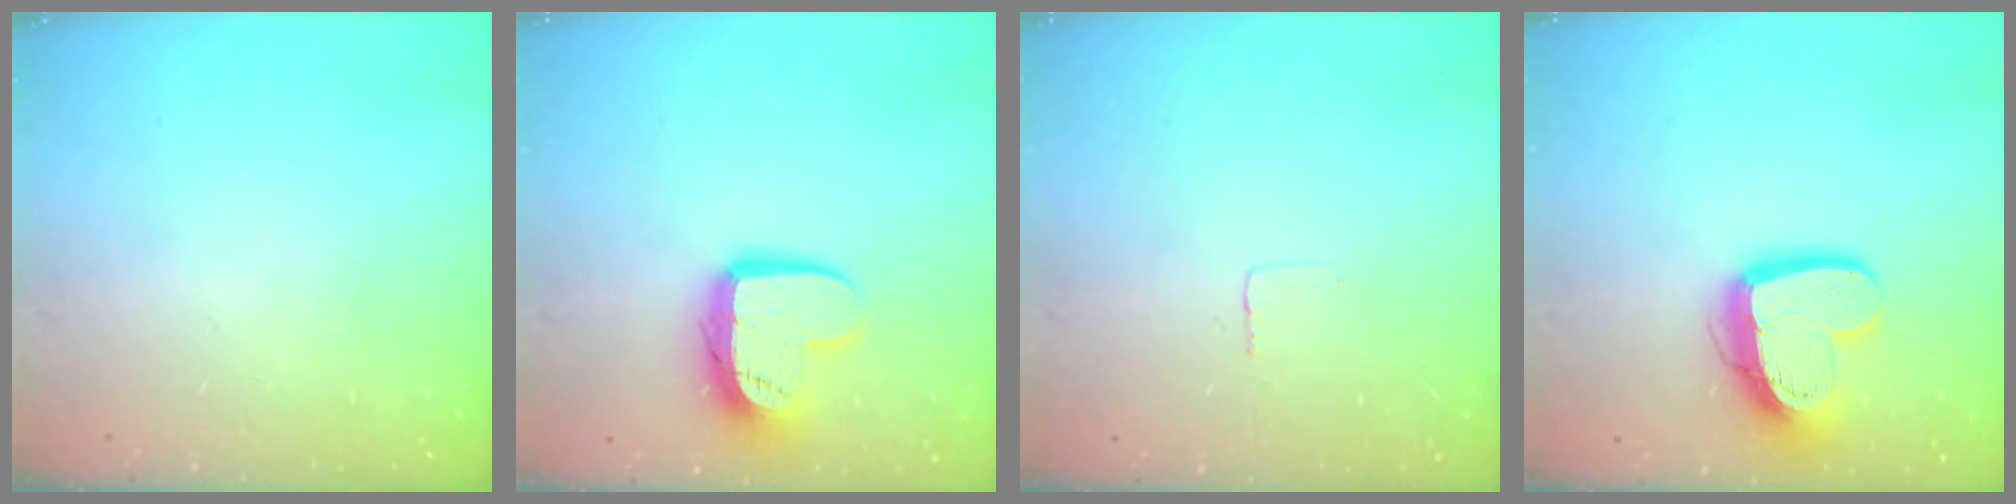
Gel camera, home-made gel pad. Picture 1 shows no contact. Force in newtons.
{"total": 12.7, "press": 12.7, "slide": 1.0}
{"total": 2.4, "press": 2.4, "slide": 0.1}
{"total": 15.0, "press": 14.9, "slide": 1.3}